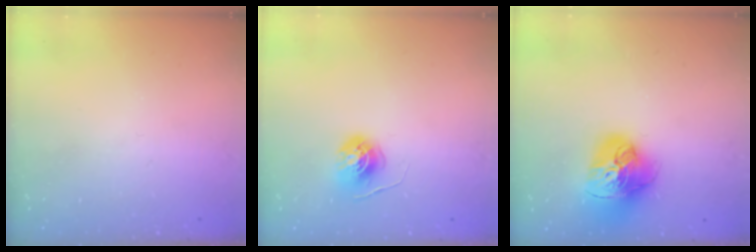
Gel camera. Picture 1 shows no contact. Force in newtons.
{"total": 5.5, "press": 5.5, "slide": 0.3}
{"total": 18.6, "press": 18.5, "slide": 2.1}